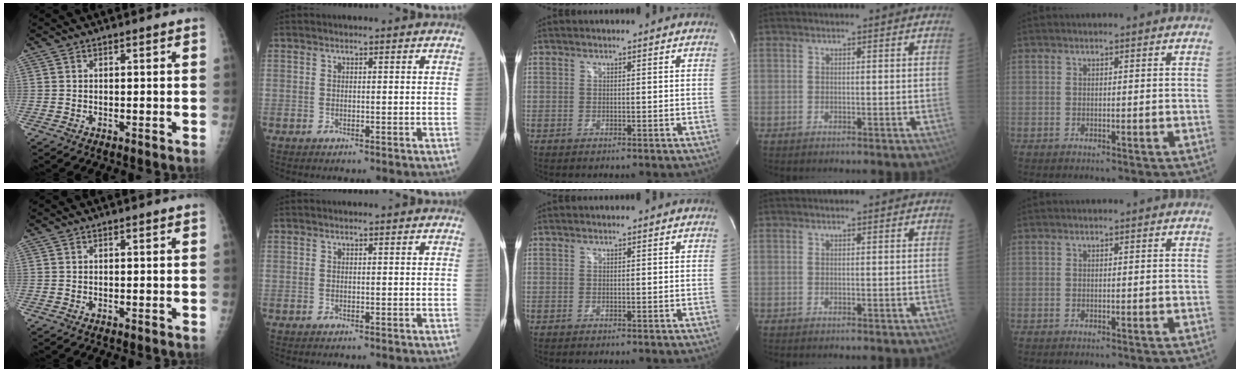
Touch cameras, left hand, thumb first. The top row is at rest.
{}